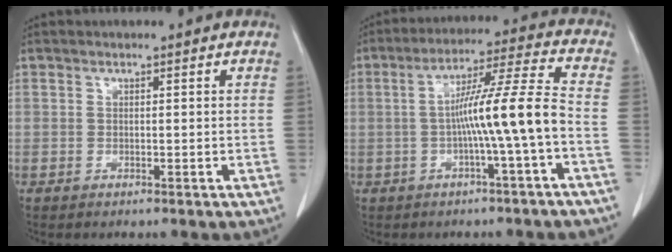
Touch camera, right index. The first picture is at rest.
{"total": 10.5, "force": [-2.1, -1.3, 10.2], "torque": [-0.175, 0.018, -0.036]}